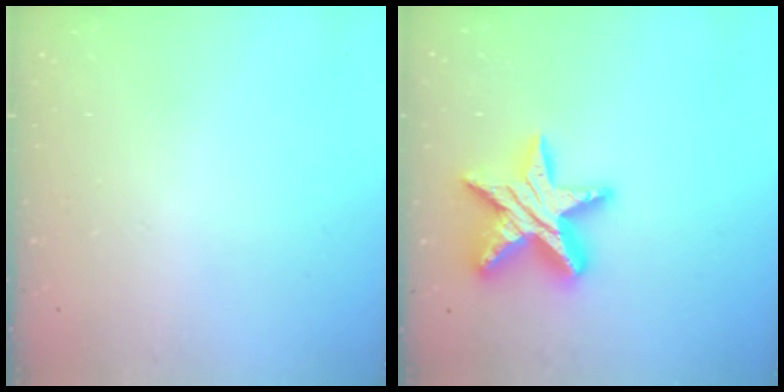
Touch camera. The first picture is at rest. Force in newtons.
{"total": 17.3, "press": 17.2, "slide": 1.5}